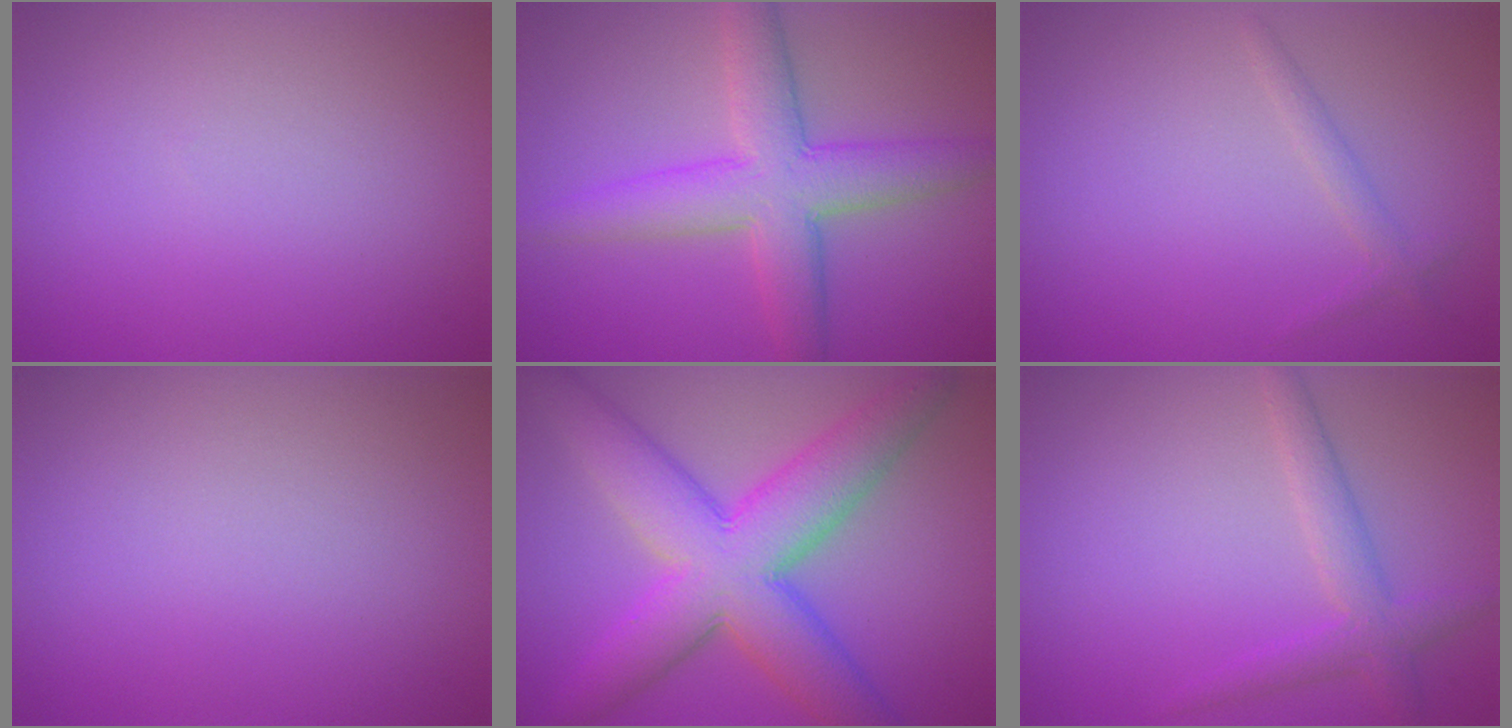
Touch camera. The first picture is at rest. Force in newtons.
{"total": 6.6, "press": 6.6, "slide": 0.3}
{"total": 1.1, "press": 1.1, "slide": 0.0}
{"total": 0.0}
{"total": 10.2, "press": 10.2, "slide": 0.2}
{"total": 2.8, "press": 2.8, "slide": 0.2}